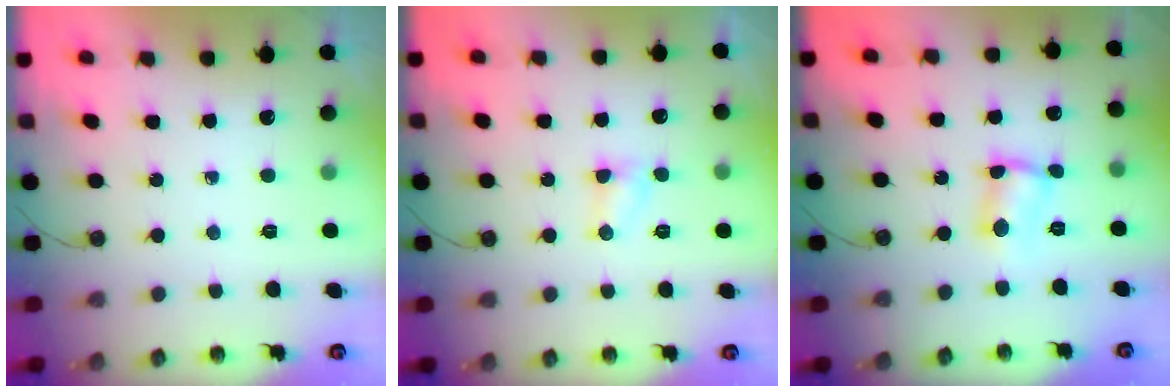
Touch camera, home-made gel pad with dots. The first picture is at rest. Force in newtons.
{"total": 3.2, "press": 3.2, "slide": 0.5}
{"total": 4.3, "press": 4.3, "slide": 0.2}